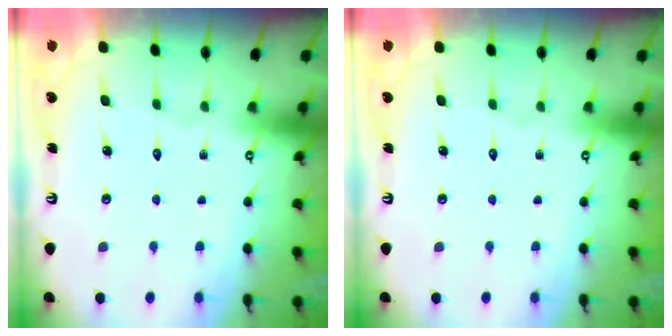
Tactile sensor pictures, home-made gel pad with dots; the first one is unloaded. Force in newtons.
{"total": 0.0}